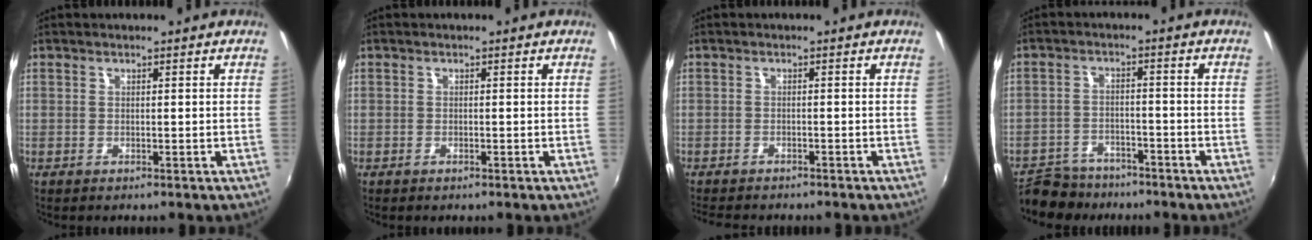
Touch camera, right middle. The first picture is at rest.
{"total": 0.5, "force": [-0.4, 0.3, 0.1], "torque": [-0.003, -0.003, -0.009]}
{"total": 5.9, "force": [-5.3, 1.5, 2.1], "torque": [-0.055, -0.018, -0.083]}
{"total": 9.6, "force": [-8.1, 4.6, 2.6], "torque": [-0.078, -0.002, -0.128]}